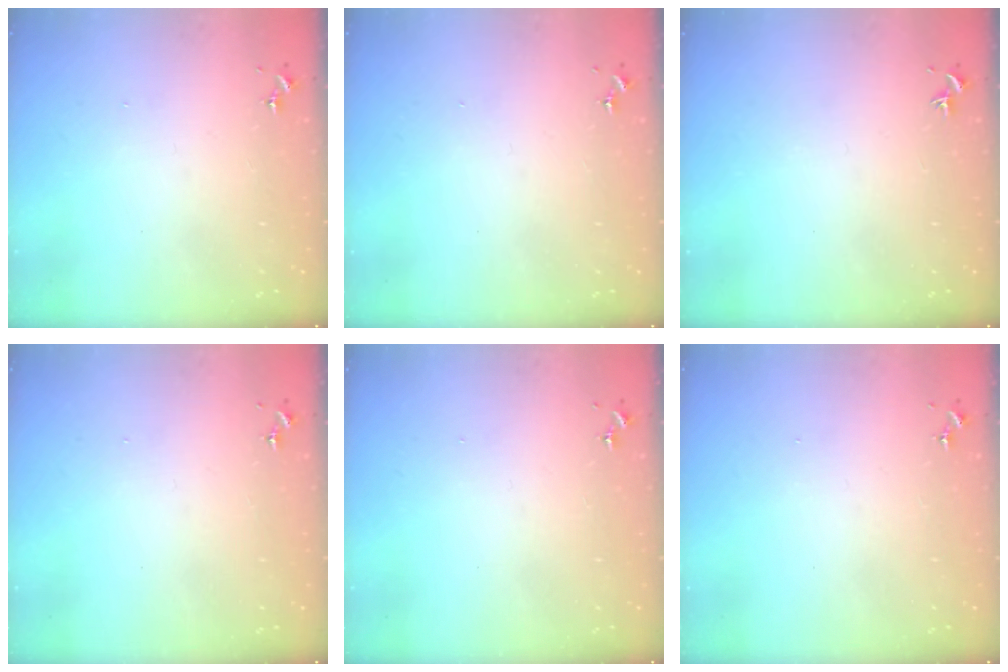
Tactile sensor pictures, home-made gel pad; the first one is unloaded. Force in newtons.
{"total": 0.0}
{"total": 0.0}
{"total": 0.0}
{"total": 0.0}
{"total": 0.0}